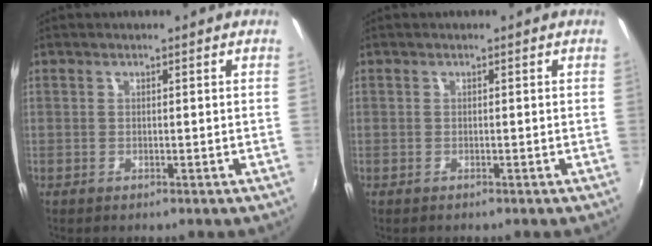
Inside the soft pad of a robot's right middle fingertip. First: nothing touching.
{"total": 0.0}